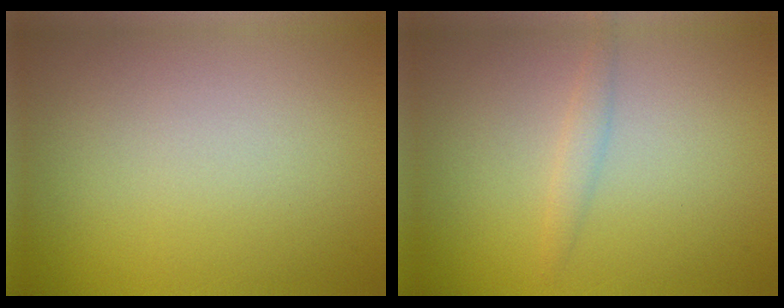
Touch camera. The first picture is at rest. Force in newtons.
{"total": 1.2, "press": 1.2, "slide": 0.1}